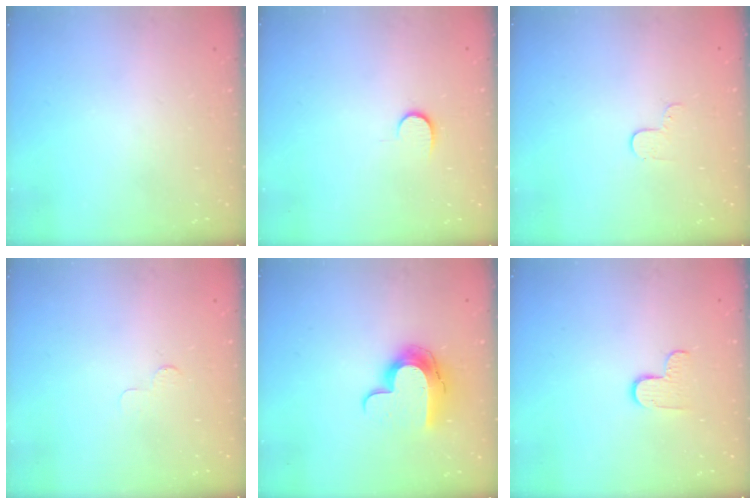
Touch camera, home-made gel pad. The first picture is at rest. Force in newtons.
{"total": 5.8, "press": 5.8, "slide": 0.6}
{"total": 2.9, "press": 2.9, "slide": 0.3}
{"total": 2.1, "press": 2.1, "slide": 0.2}
{"total": 12.0, "press": 11.9, "slide": 0.9}
{"total": 5.8, "press": 5.8, "slide": 0.3}